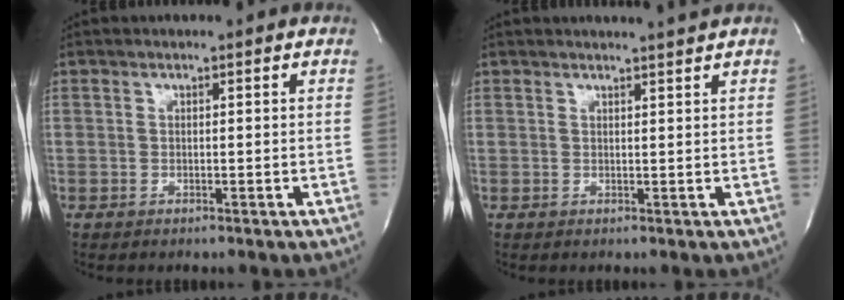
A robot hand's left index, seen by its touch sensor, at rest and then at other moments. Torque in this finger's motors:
{"motor_torque": [0.03, -0.03, -0.05, 0.00]}